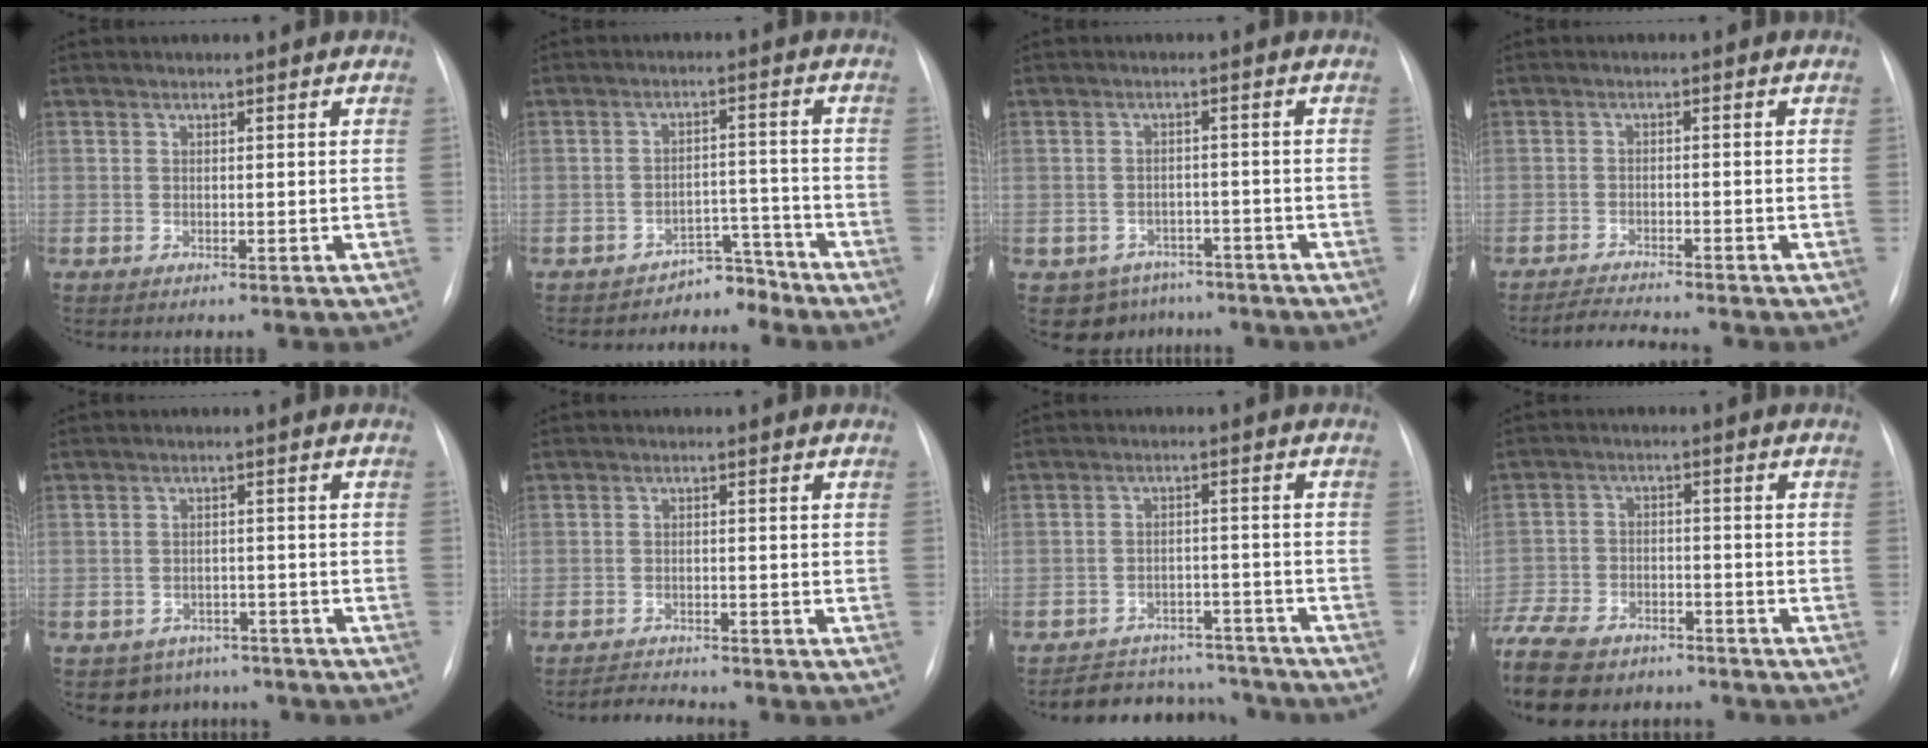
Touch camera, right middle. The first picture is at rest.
{"total": 4.2, "force": [-3.9, 1.3, -0.5], "torque": [0.018, 0.025, -0.056]}
{"total": 6.3, "force": [-4.6, 4.3, 0.6], "torque": [0.001, 0.015, -0.060]}
{"total": 4.8, "force": [-4.6, -0.5, 1.3], "torque": [-0.027, -0.019, -0.076]}
{"total": 5.9, "force": [-4.7, 3.6, -0.1], "torque": [0.010, 0.021, -0.060]}
{"total": 2.9, "force": [-2.9, -0.4, 0.0], "torque": [-0.005, -0.018, -0.048]}
{"total": 11.4, "force": [-10.6, 4.1, 1.0], "torque": [-0.002, 0.024, -0.139]}
{"total": 18.3, "force": [-14.2, 8.0, 8.2], "torque": [-0.226, -0.026, -0.224]}